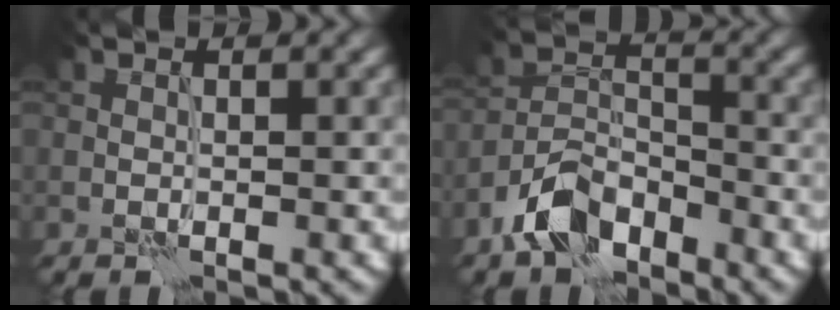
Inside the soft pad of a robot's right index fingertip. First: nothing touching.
{"total": 5.5, "force": [-3.9, 2.8, 2.8], "torque": [-0.046, 0.003, -0.086]}